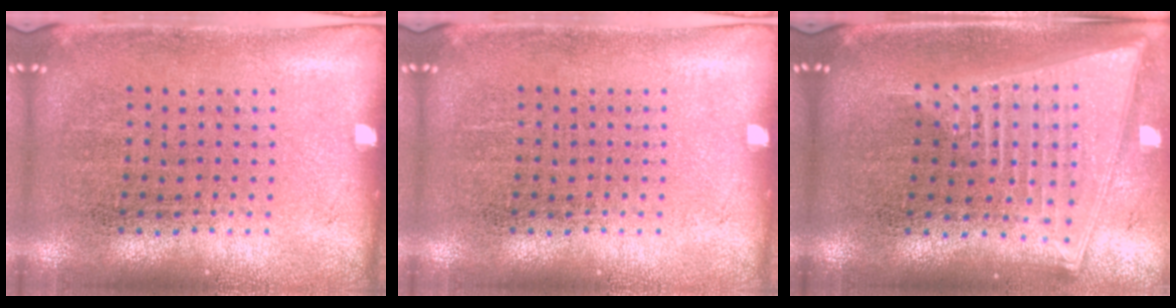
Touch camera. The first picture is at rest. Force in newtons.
{"total": 0.0}
{"total": 2.1, "press": 1.7, "slide": 1.2}